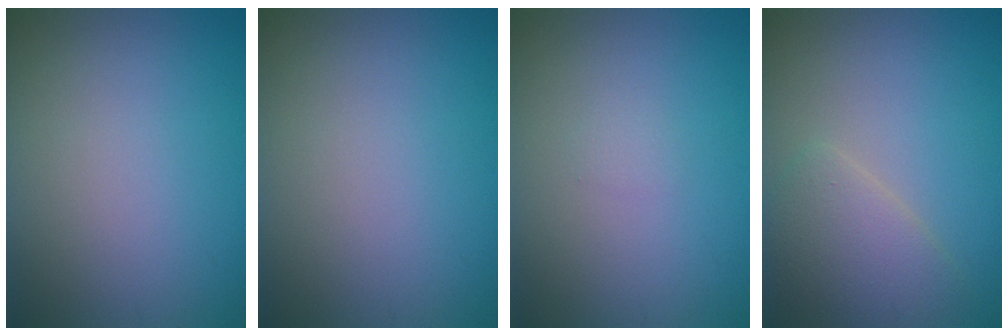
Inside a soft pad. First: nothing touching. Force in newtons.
{"total": 0.0}
{"total": 0.5, "press": 0.5, "slide": 0.1}
{"total": 3.5, "press": 3.5, "slide": 0.2}